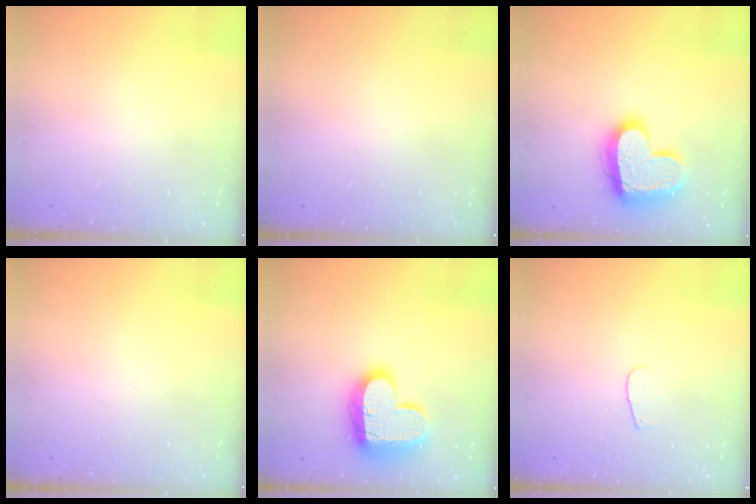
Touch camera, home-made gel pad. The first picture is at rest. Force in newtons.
{"total": 0.0}
{"total": 17.5, "press": 17.4, "slide": 1.3}
{"total": 0.0}
{"total": 17.7, "press": 17.7, "slide": 1.3}
{"total": 3.7, "press": 3.7, "slide": 0.4}